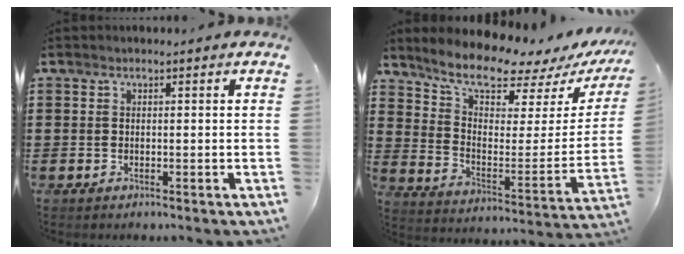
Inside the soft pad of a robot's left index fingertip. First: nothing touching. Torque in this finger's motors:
{"motor_torque": [0.88, -1.05, 0.88, 0.21]}